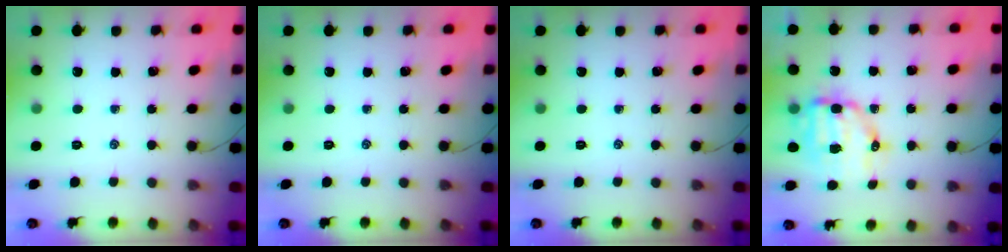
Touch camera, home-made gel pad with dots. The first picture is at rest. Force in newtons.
{"total": 0.0}
{"total": 0.0}
{"total": 10.5, "press": 10.3, "slide": 2.1}